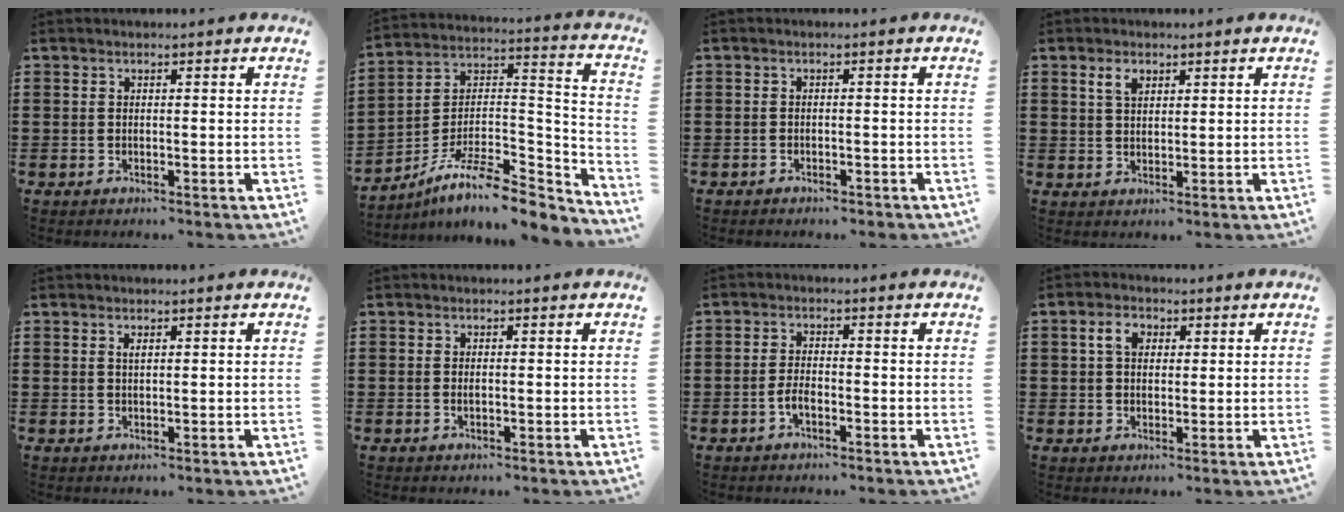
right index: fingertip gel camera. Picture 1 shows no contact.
{"total": 10.9, "force": [-8.6, 2.7, 6.0], "torque": [-0.108, 0.013, -0.166]}
{"total": 1.0, "force": [-1.0, 0.3, 0.1], "torque": [-0.006, 0.001, -0.021]}
{"total": 2.6, "force": [1.5, 1.4, 1.5], "torque": [-0.036, 0.005, 0.028]}
{"total": 0.9, "force": [0.5, 0.4, 0.7], "torque": [-0.016, 0.003, 0.008]}
{"total": 0.9, "force": [-0.1, 0.2, 0.9], "torque": [-0.018, -0.004, -0.001]}
{"total": 2.5, "force": [-1.2, 0.8, 2.0], "torque": [-0.046, -0.002, -0.023]}
{"total": 3.6, "force": [1.1, 2.5, 2.4], "torque": [-0.055, 0.013, 0.018]}